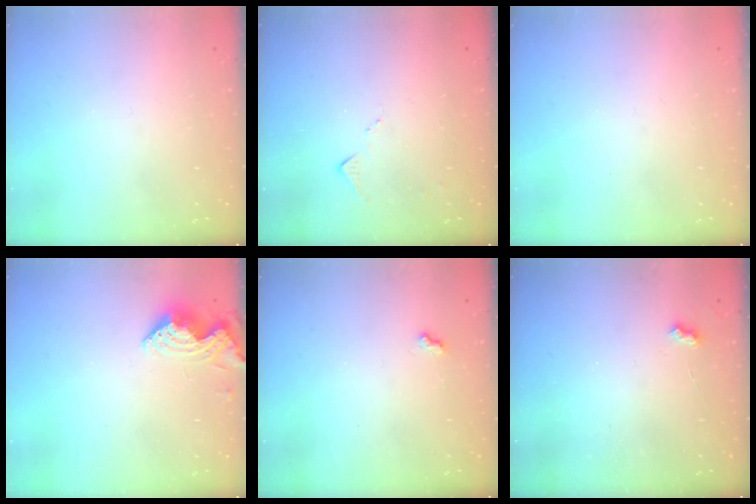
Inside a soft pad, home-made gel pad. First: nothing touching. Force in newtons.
{"total": 6.0, "press": 5.9, "slide": 0.7}
{"total": 0.0}
{"total": 10.0, "press": 10.0, "slide": 0.4}
{"total": 4.4, "press": 4.3, "slide": 0.8}
{"total": 3.7, "press": 3.6, "slide": 0.4}